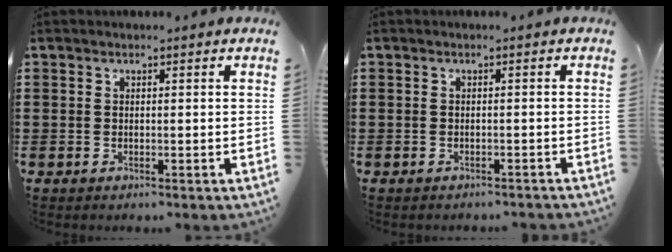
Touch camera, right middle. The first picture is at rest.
{"total": 0.7, "force": [-0.7, 0.0, 0.1], "torque": [-0.004, -0.003, -0.014]}